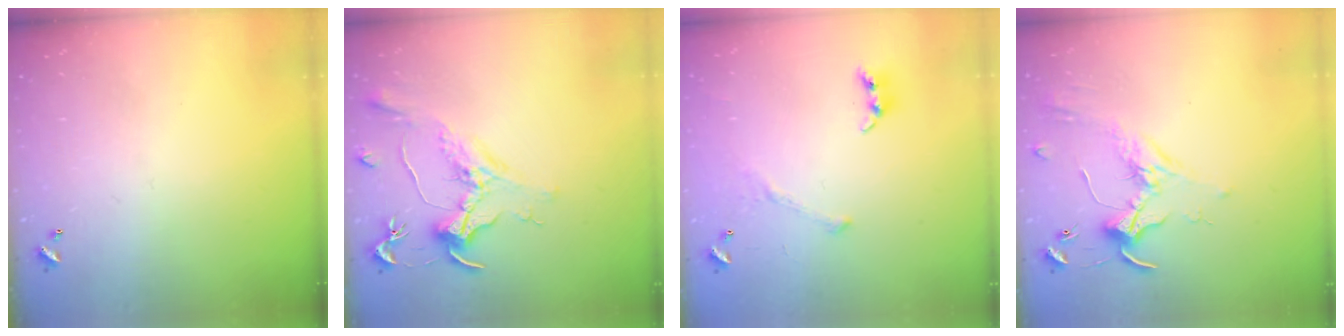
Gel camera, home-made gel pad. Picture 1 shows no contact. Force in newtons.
{"total": 1.5, "press": 1.3, "slide": 0.8}
{"total": 3.9, "press": 3.8, "slide": 0.7}
{"total": 1.7, "press": 1.6, "slide": 0.4}